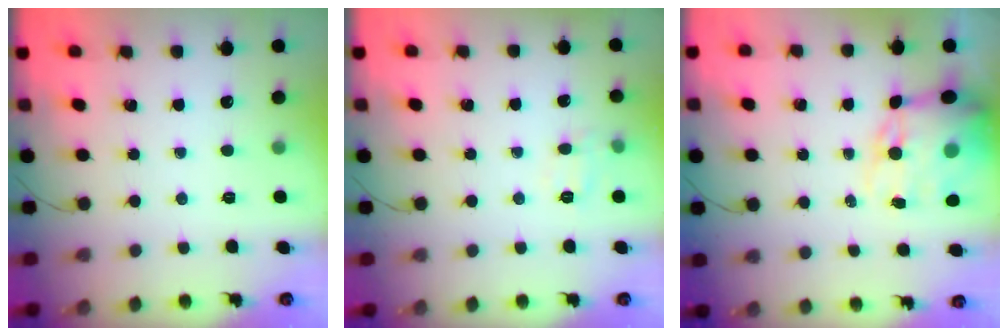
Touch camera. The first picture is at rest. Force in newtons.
{"total": 8.5, "press": 8.4, "slide": 1.4}
{"total": 14.9, "press": 14.6, "slide": 3.1}